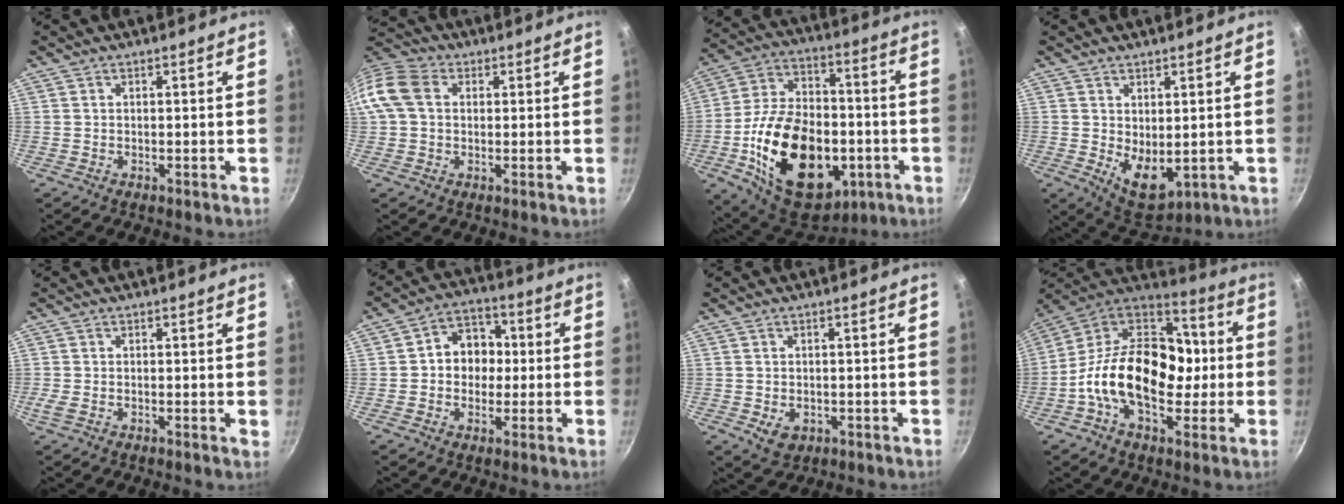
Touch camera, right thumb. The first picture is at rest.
{"total": 10.5, "force": [1.7, 8.1, 6.5], "torque": [-0.124, 0.022, 0.016]}
{"total": 28.3, "force": [-6.9, 17.8, 20.9], "torque": [-0.324, 0.033, -0.100]}
{"total": 7.4, "force": [0.5, 4.4, 5.9], "torque": [-0.070, -0.023, 0.027]}
{"total": 2.1, "force": [-0.3, 0.8, 2.0], "torque": [-0.035, -0.004, -0.010]}
{"total": 8.9, "force": [0.1, 7.5, 4.8], "torque": [-0.021, 0.020, -0.011]}
{"total": 3.8, "force": [-1.0, 2.8, 2.3], "torque": [-0.032, -0.003, -0.006]}
{"total": 23.5, "force": [-2.2, 15.5, 17.5], "torque": [-0.252, 0.053, -0.056]}